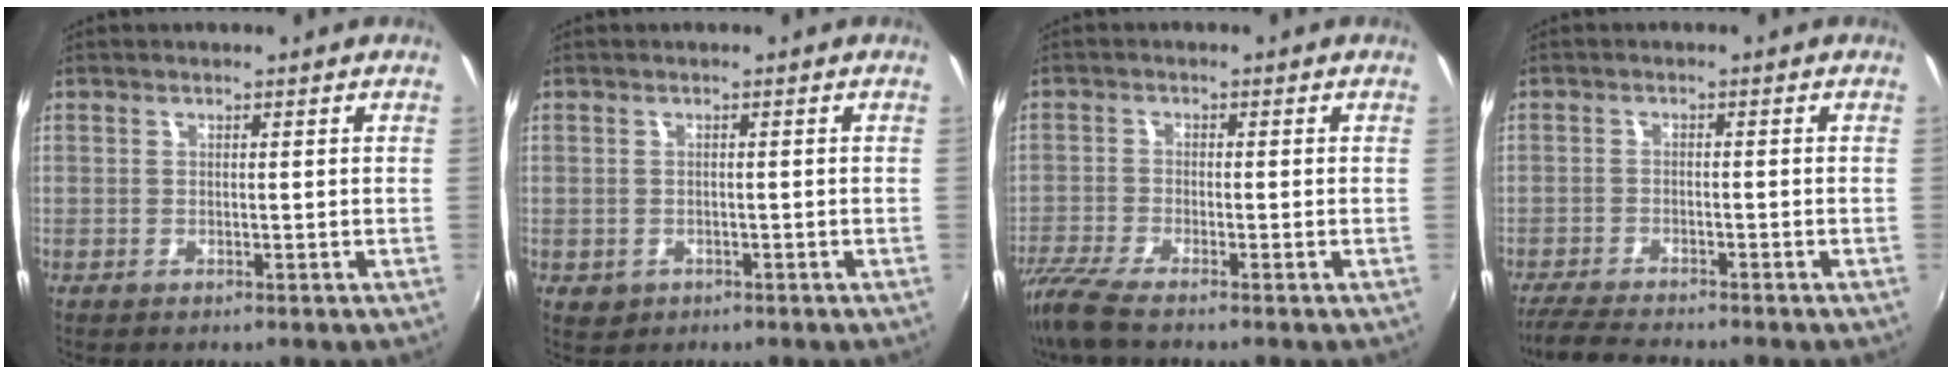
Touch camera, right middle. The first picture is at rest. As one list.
[{"total": 2.2, "force": [-0.7, 1.9, 0.9], "torque": [-0.020, -0.004, -0.007]}, {"total": 7.3, "force": [-6.1, 0.6, 3.9], "torque": [-0.104, -0.030, -0.117]}, {"total": 6.4, "force": [-5.9, 0.6, 2.4], "torque": [-0.070, -0.021, -0.107]}]